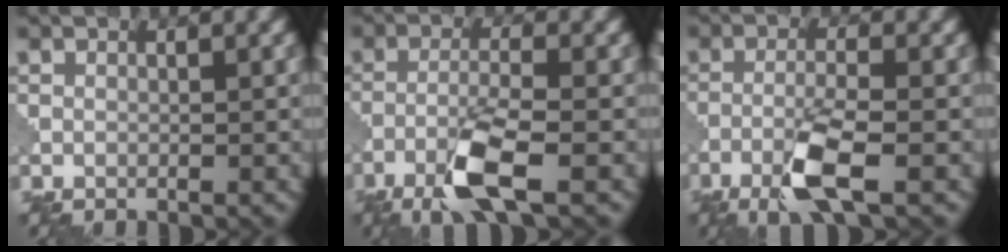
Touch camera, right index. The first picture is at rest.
{"total": 5.5, "force": [-3.1, 0.9, 4.5], "torque": [-0.088, 0.001, -0.067]}
{"total": 5.0, "force": [-2.6, 0.8, 4.2], "torque": [-0.081, 0.004, -0.057]}